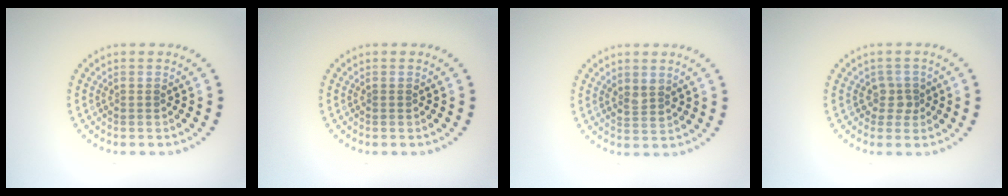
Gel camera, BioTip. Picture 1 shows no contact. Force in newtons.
{"total": 0.0}
{"total": 1.3, "press": 1.2, "slide": 0.6}
{"total": 1.5, "press": 1.2, "slide": 0.9}